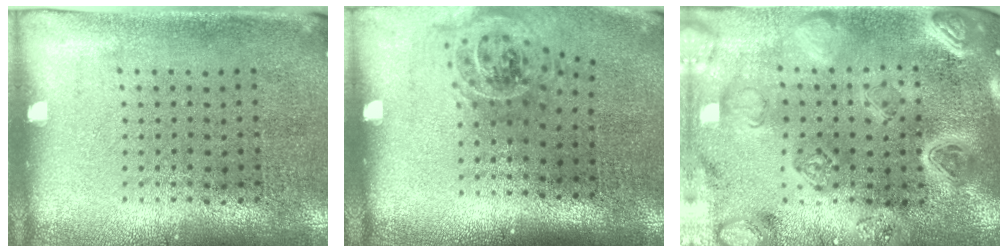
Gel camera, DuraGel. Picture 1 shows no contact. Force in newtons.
{"total": 1.1, "press": 1.0, "slide": 0.5}
{"total": 4.4, "press": 3.9, "slide": 2.1}